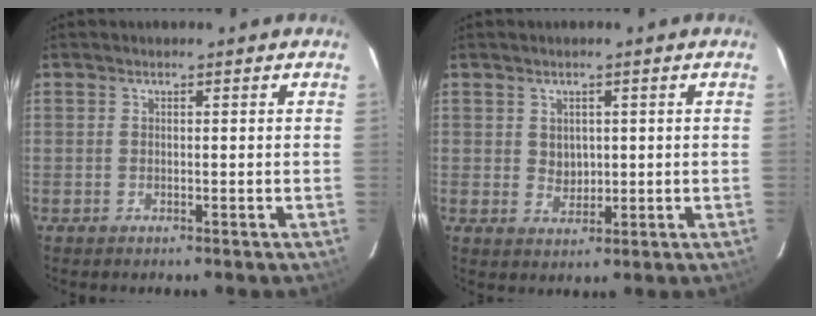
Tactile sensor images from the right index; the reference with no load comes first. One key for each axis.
{"total": 2.9, "fx": 0.6, "fy": 2.6, "fz": 1.2, "tx": -0.016, "ty": 0.001, "tz": 0.017}